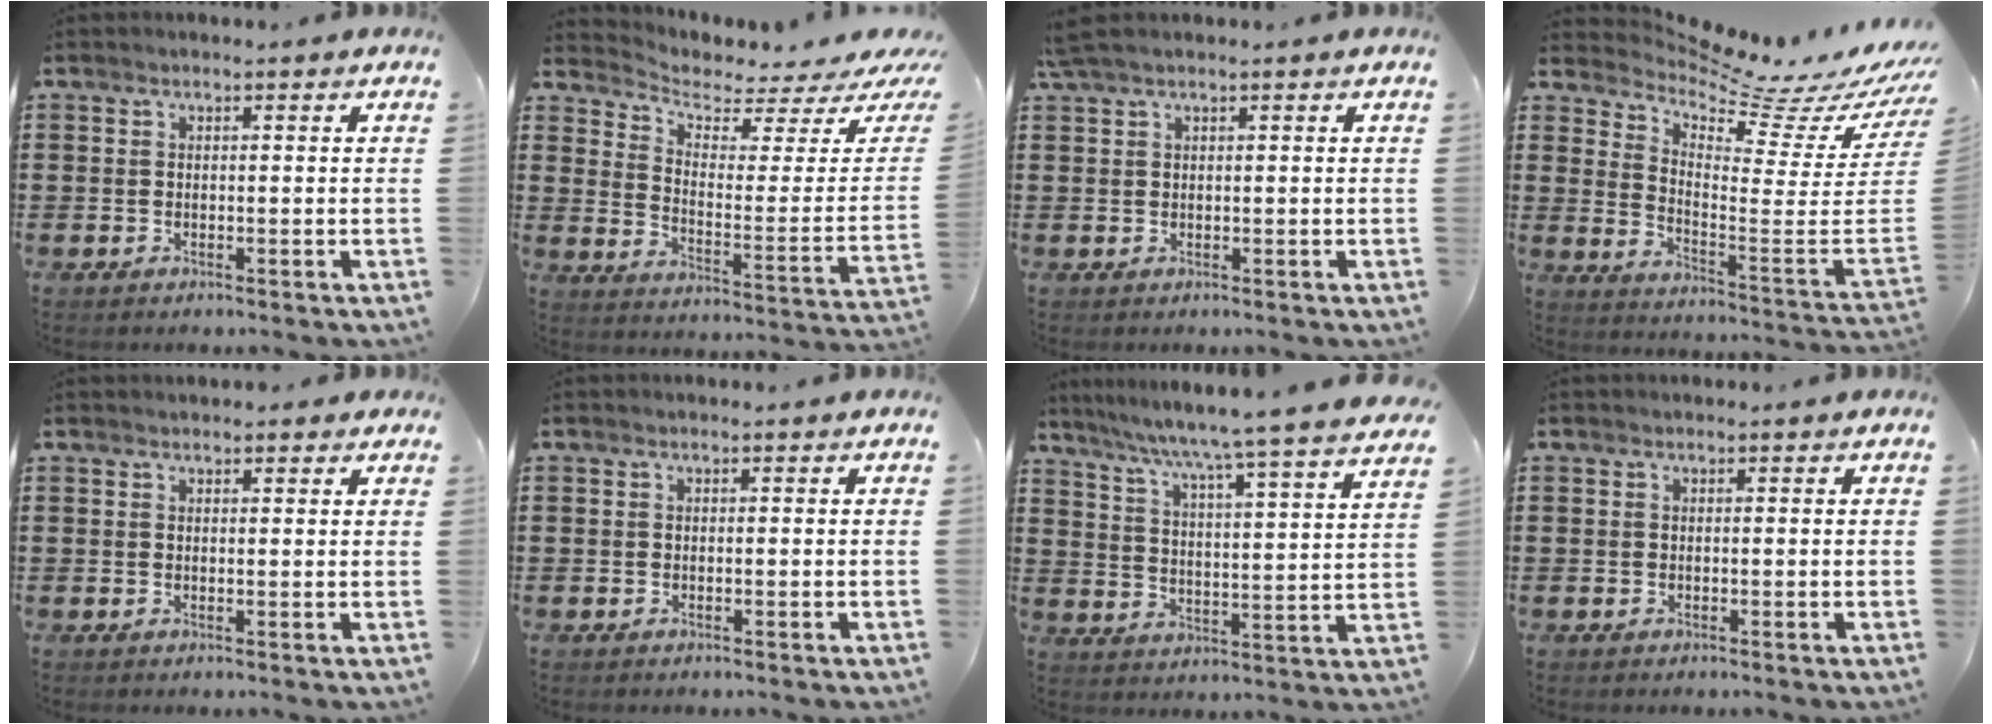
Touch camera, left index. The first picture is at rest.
{"total": 3.2, "force": [2.7, 1.1, 1.3], "torque": [-0.048, -0.029, 0.041]}
{"total": 1.4, "force": [0.9, 0.1, 1.0], "torque": [-0.021, 0.001, 0.017]}
{"total": 6.3, "force": [6.0, 0.0, 1.8], "torque": [-0.058, -0.072, 0.092]}
{"total": 1.4, "force": [1.3, 0.3, 0.4], "torque": [-0.011, 0.003, 0.024]}
{"total": 0.0}
{"total": 5.6, "force": [4.8, -1.5, 2.5], "torque": [-0.070, -0.051, 0.071]}
{"total": 0.0}